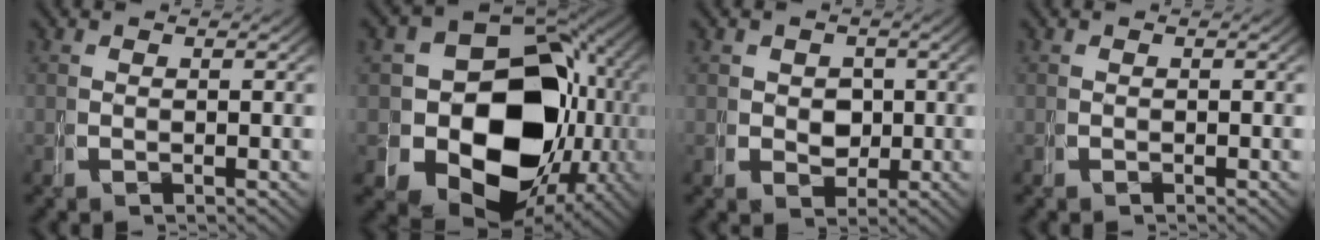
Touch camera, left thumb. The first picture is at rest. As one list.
[{"total": 20.7, "force": [-2.0, 15.2, 13.9], "torque": [-0.256, -0.082, -0.004]}, {"total": 2.1, "force": [0.0, 2.1, 0.3], "torque": [-0.008, -0.021, 0.012]}, {"total": 0.0}]